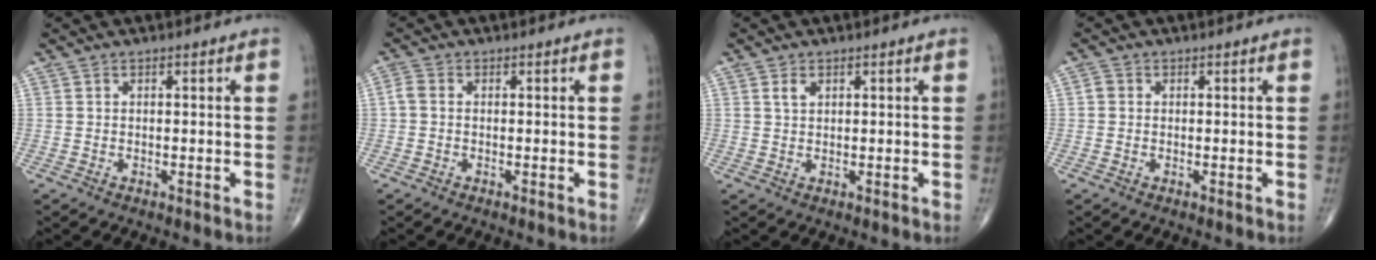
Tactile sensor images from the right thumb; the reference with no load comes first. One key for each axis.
{"total": 1.8, "fx": -0.2, "fy": 1.2, "fz": 1.3, "tx": -0.026, "ty": 0.003, "tz": -0.009}
{"total": 1.7, "fx": 0.8, "fy": 1.0, "fz": 1.1, "tx": -0.020, "ty": 0.001, "tz": 0.019}
{"total": 1.1, "fx": 0.0, "fy": 1.0, "fz": 0.5, "tx": -0.005, "ty": 0.002, "tz": -0.002}